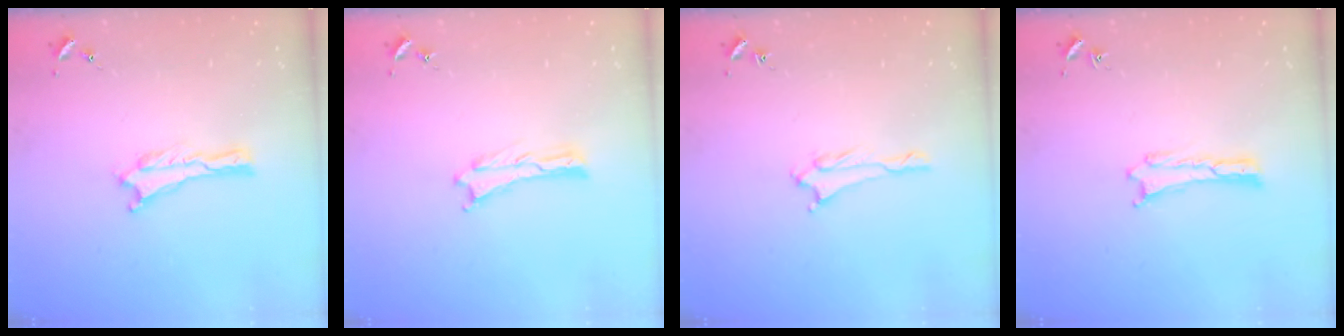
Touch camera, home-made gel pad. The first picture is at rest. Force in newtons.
{"total": 0.0}
{"total": 1.6, "press": 1.6, "slide": 0.1}
{"total": 0.0}